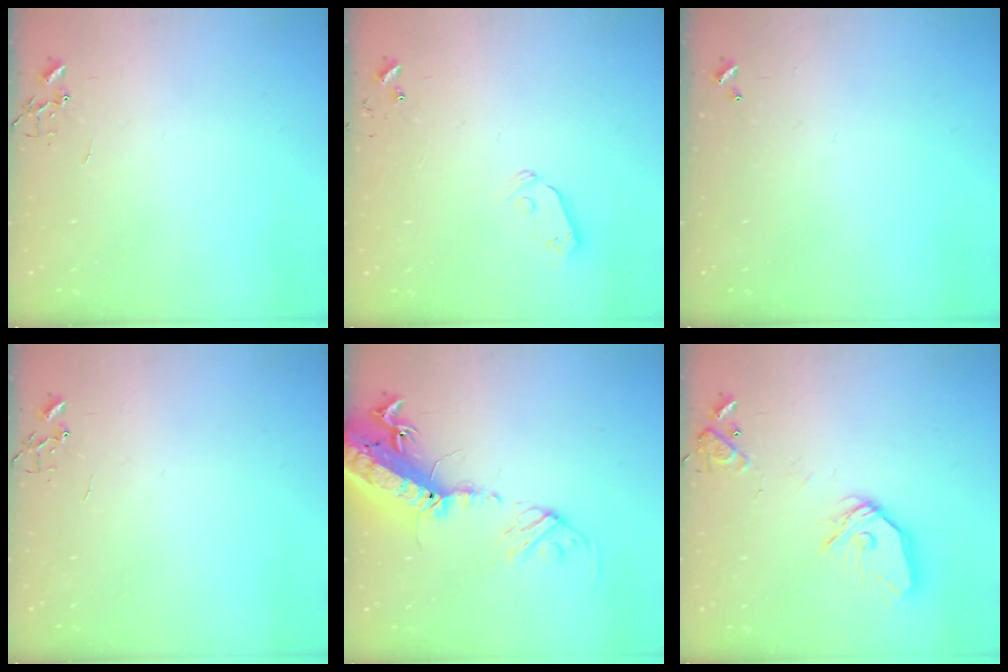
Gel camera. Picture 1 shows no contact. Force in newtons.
{"total": 5.9, "press": 5.8, "slide": 1.0}
{"total": 0.0}
{"total": 0.0}
{"total": 23.3, "press": 22.7, "slide": 5.2}
{"total": 14.7, "press": 14.6, "slide": 1.9}